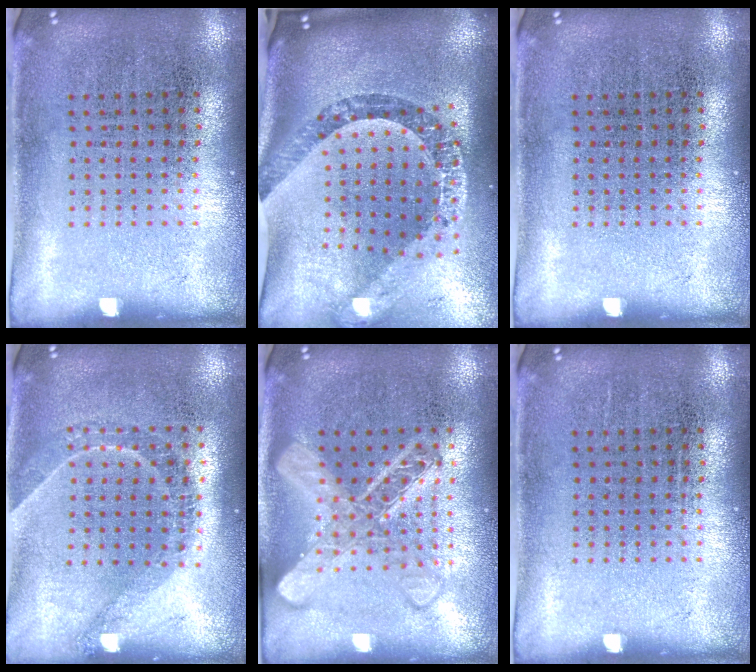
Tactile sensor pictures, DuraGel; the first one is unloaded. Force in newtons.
{"total": 2.6, "press": 1.9, "slide": 1.7}
{"total": 0.0}
{"total": 1.3, "press": 1.1, "slide": 0.6}
{"total": 2.8, "press": 2.8, "slide": 0.5}
{"total": 0.0}